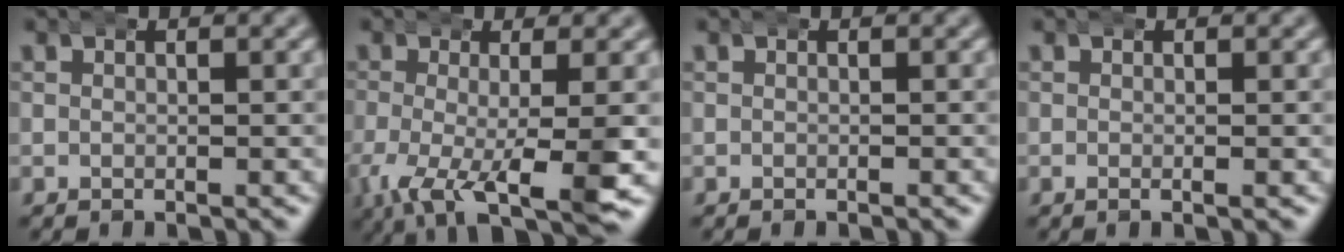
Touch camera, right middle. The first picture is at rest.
{"total": 10.0, "force": [-5.5, 3.6, 7.5], "torque": [-0.140, -0.032, -0.075]}
{"total": 0.0}
{"total": 0.7, "force": [-0.1, 0.1, 0.7], "torque": [-0.012, 0.004, -0.006]}